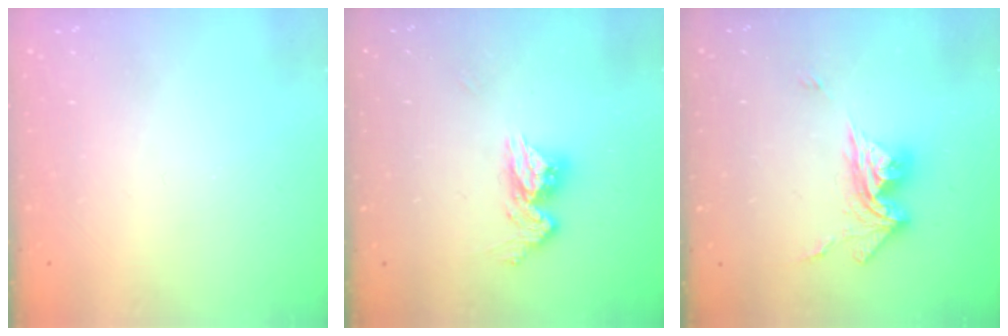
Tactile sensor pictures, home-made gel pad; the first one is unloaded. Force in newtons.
{"total": 10.7, "press": 10.6, "slide": 1.0}
{"total": 12.0, "press": 11.9, "slide": 1.5}